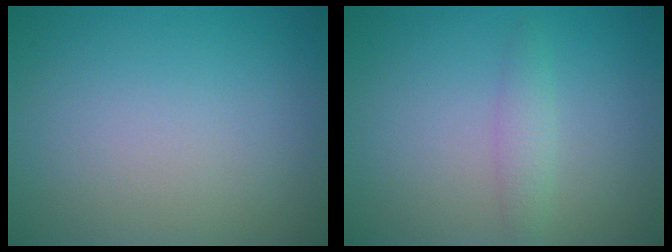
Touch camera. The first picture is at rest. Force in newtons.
{"total": 1.5, "press": 1.5, "slide": 0.0}